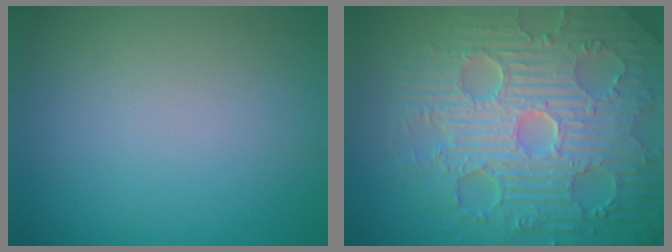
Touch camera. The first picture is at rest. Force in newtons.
{"total": 10.7, "press": 7.2, "slide": 7.9}